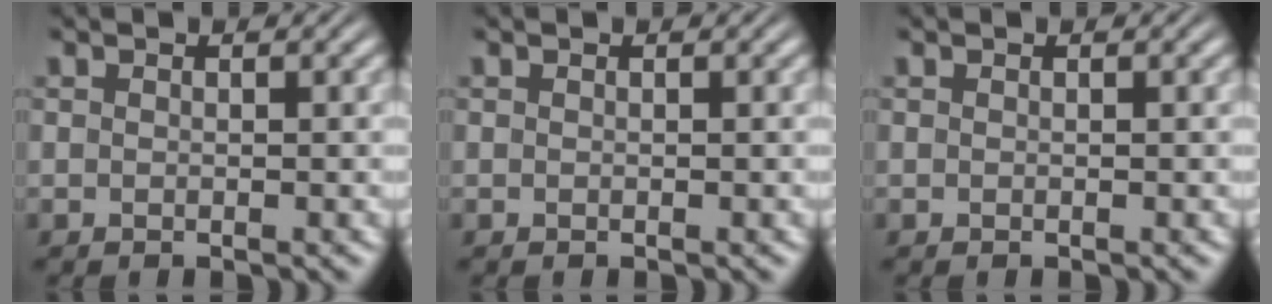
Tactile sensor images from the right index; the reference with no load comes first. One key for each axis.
{"total": 0.0}
{"total": 0.0}